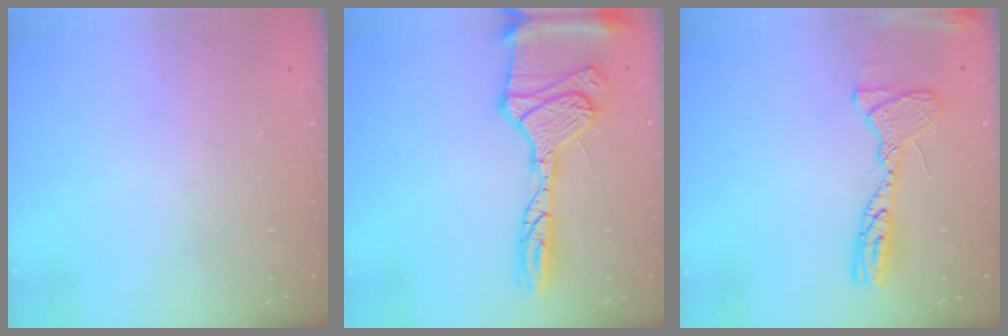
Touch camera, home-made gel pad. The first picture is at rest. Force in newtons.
{"total": 20.7, "press": 20.5, "slide": 2.4}
{"total": 13.7, "press": 13.7, "slide": 1.5}